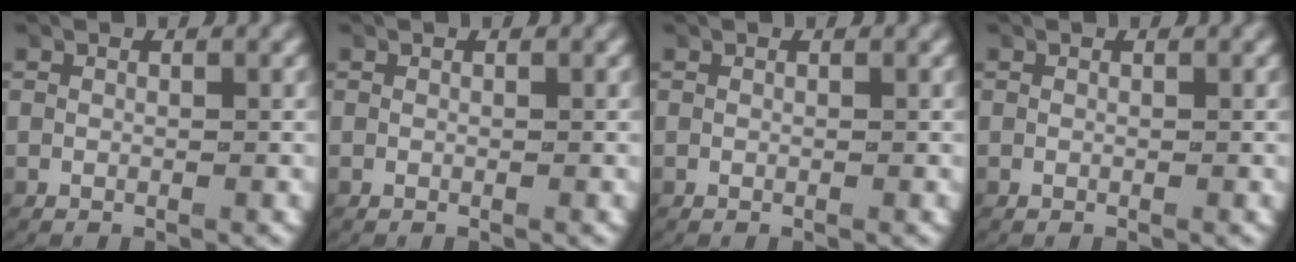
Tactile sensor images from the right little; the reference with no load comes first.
{"total": 0.0}
{"total": 0.0}
{"total": 0.0}